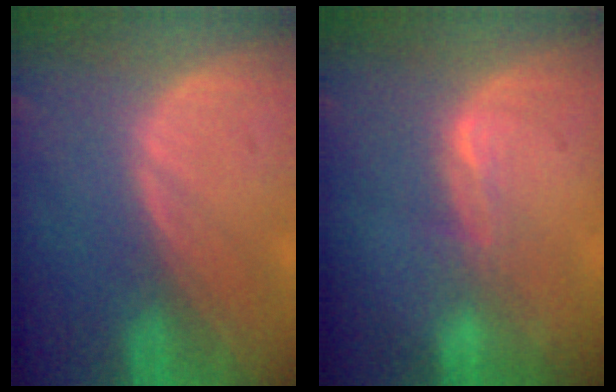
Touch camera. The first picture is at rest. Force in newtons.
{"total": 2.0, "press": 2.0, "slide": 0.3}